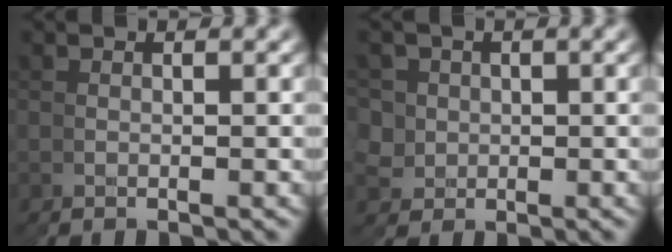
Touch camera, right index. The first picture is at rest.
{"total": 4.3, "force": [-0.3, 4.3, 0.1], "torque": [-0.017, -0.031, 0.009]}